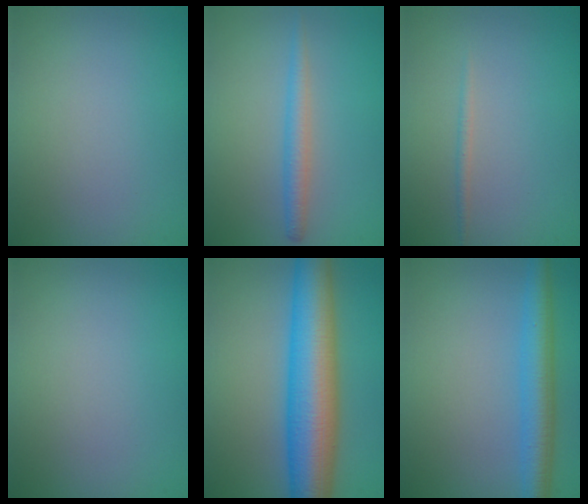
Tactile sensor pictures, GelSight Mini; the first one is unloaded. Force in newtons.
{"total": 2.1, "press": 2.1, "slide": 0.1}
{"total": 0.8, "press": 0.7, "slide": 0.1}
{"total": 0.0}
{"total": 10.5, "press": 10.4, "slide": 0.1}
{"total": 4.6, "press": 4.6, "slide": 0.1}